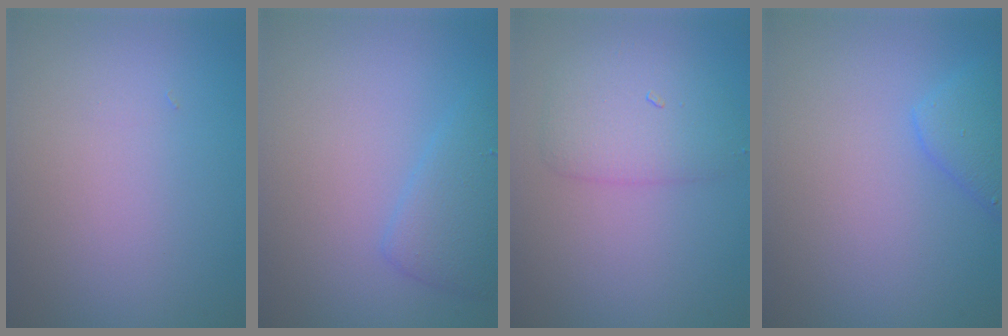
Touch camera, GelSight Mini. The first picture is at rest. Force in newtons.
{"total": 2.6, "press": 2.6, "slide": 0.2}
{"total": 3.4, "press": 3.4, "slide": 0.2}
{"total": 2.6, "press": 2.6, "slide": 0.2}